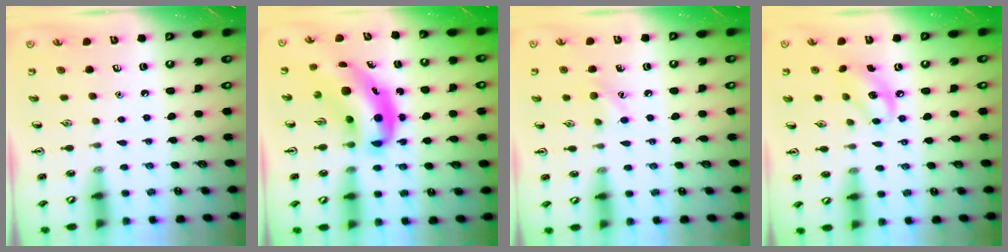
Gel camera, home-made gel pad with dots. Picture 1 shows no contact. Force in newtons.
{"total": 10.1, "press": 9.7, "slide": 2.7}
{"total": 6.7, "press": 6.4, "slide": 1.9}
{"total": 7.5, "press": 7.3, "slide": 1.5}